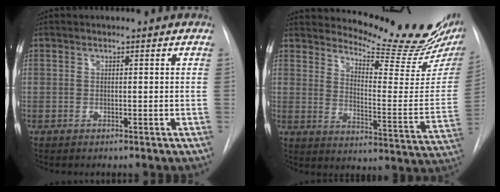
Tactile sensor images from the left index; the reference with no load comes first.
{"total": 19.2, "force": [17.6, 1.6, 7.5], "torque": [-0.112, -0.113, 0.219]}